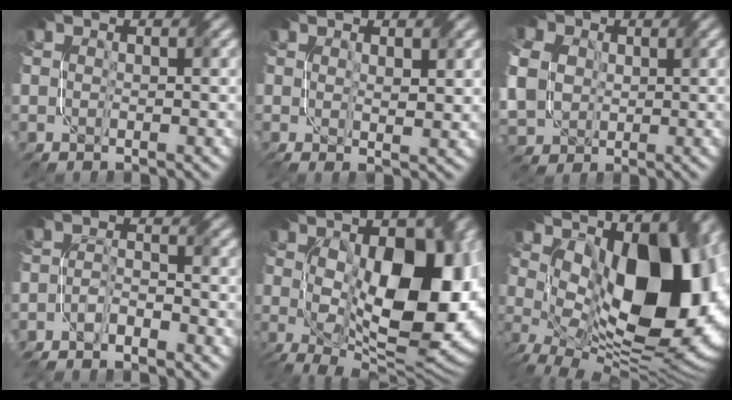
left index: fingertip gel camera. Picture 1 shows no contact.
{"total": 2.1, "force": [0.8, 0.6, 1.8], "torque": [-0.028, -0.004, 0.021]}
{"total": 10.4, "force": [2.4, 8.2, 6.0], "torque": [-0.148, 0.021, 0.037]}
{"total": 2.6, "force": [-2.1, 0.6, 1.5], "torque": [-0.033, -0.004, -0.044]}
{"total": 17.1, "force": [0.6, 8.7, 14.8], "torque": [-0.182, -0.016, 0.028]}
{"total": 16.3, "force": [2.5, 8.2, 13.8], "torque": [-0.192, -0.016, 0.055]}